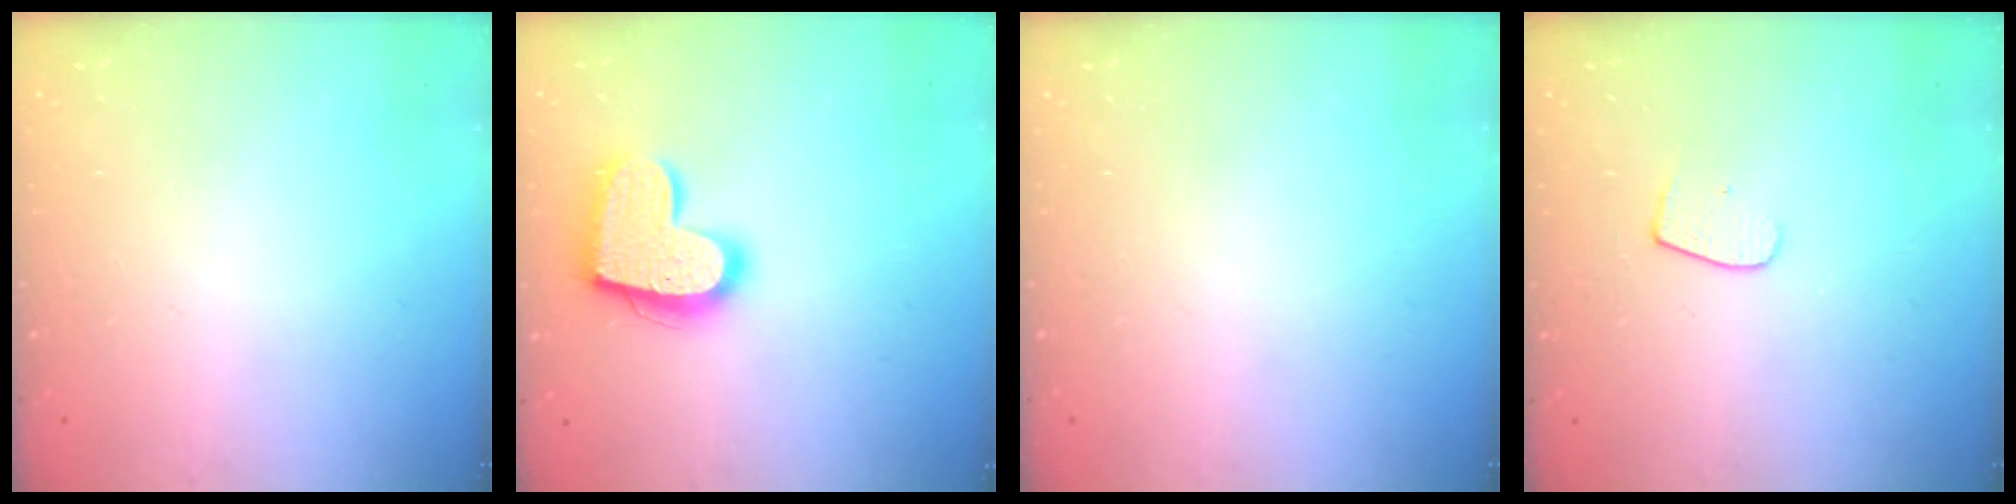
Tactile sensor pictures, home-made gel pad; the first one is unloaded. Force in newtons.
{"total": 16.9, "press": 16.8, "slide": 1.2}
{"total": 0.0}
{"total": 5.0, "press": 5.0, "slide": 0.4}